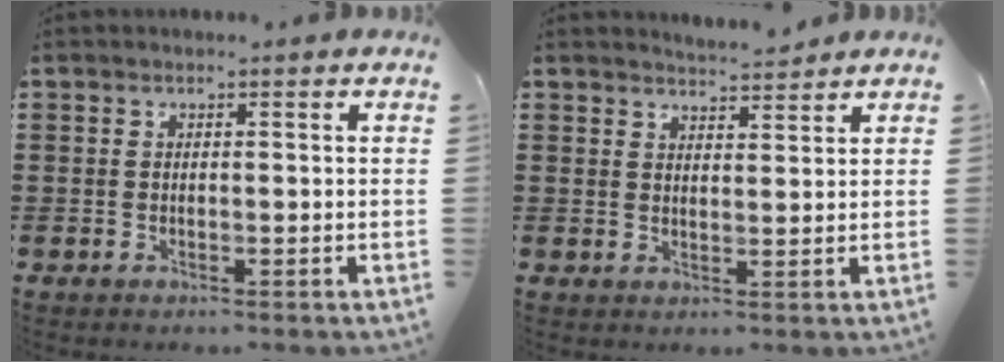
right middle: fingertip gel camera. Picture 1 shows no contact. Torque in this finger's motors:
{"motor_torque": [-1.22, 0.92, -0.29, -0.11]}